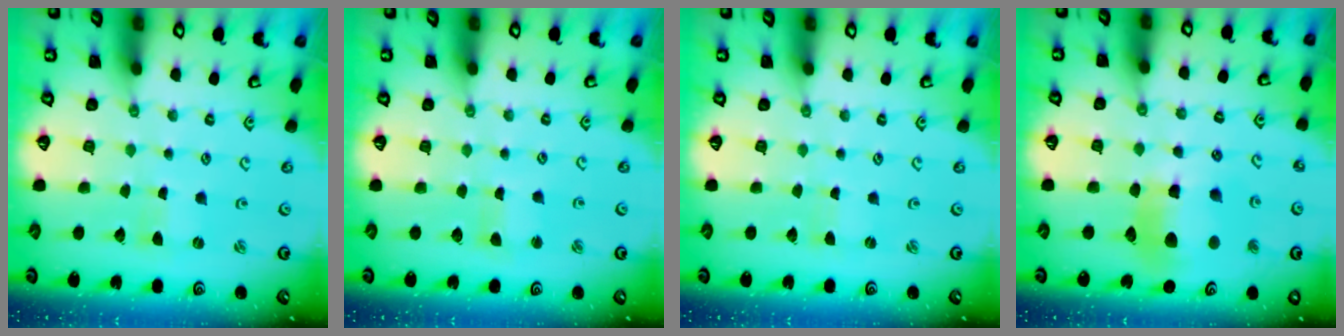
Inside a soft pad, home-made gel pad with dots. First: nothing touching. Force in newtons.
{"total": 1.9, "press": 1.9, "slide": 0.2}
{"total": 0.0}
{"total": 11.4, "press": 11.3, "slide": 1.5}